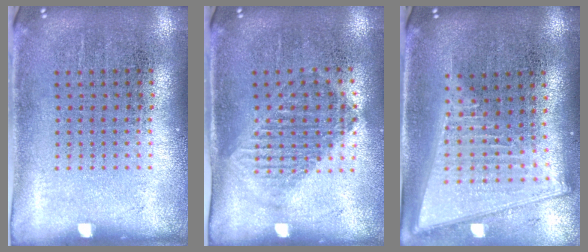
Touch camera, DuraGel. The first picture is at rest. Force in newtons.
{"total": 1.3, "press": 1.1, "slide": 0.6}
{"total": 2.2, "press": 1.8, "slide": 1.2}